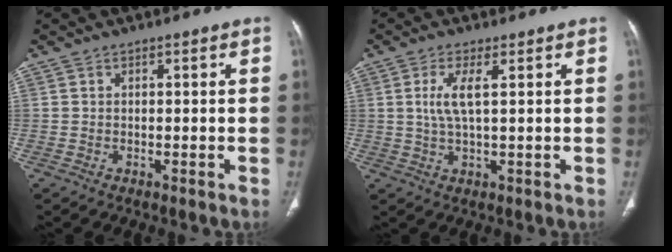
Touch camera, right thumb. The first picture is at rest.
{"total": 4.8, "force": [1.2, 1.2, 4.5], "torque": [-0.110, -0.003, 0.026]}